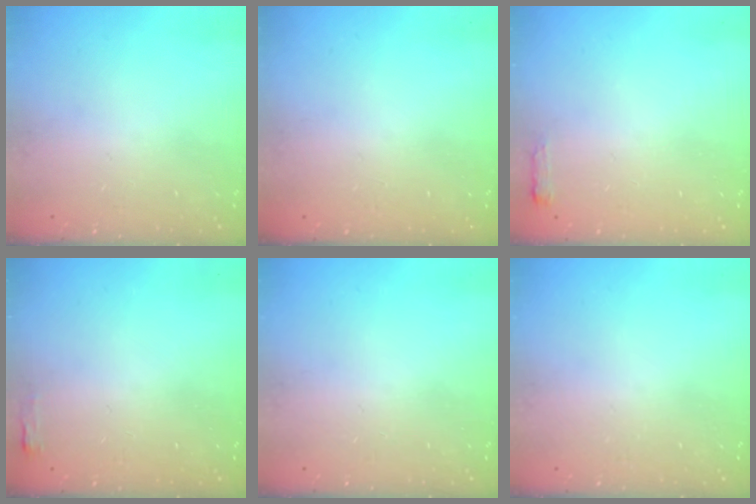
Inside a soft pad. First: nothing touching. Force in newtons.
{"total": 0.0}
{"total": 2.7, "press": 2.6, "slide": 0.5}
{"total": 2.7, "press": 2.6, "slide": 0.8}
{"total": 0.0}
{"total": 0.0}